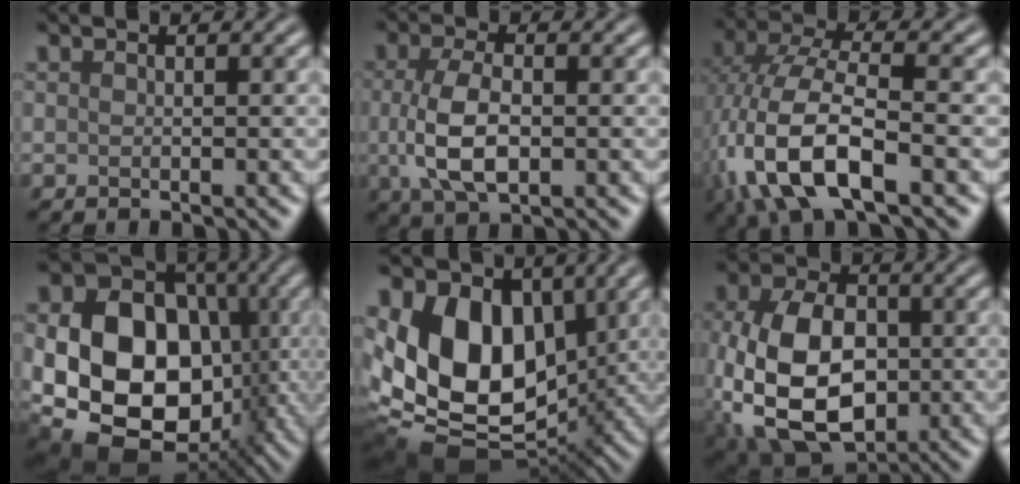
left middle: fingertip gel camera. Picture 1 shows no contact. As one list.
[{"total": 5.2, "force": [-0.3, 2.5, 4.5], "torque": [-0.104, -0.006, -0.006]}, {"total": 10.6, "force": [-3.2, 4.4, 9.1], "torque": [-0.193, 0.000, -0.068]}, {"total": 18.4, "force": [-1.8, 14.3, 11.5], "torque": [-0.193, -0.011, -0.043]}, {"total": 14.2, "force": [2.1, 9.8, 10.1], "torque": [-0.182, -0.008, 0.032]}, {"total": 12.7, "force": [-2.4, 8.1, 9.5], "torque": [-0.208, -0.017, -0.047]}]